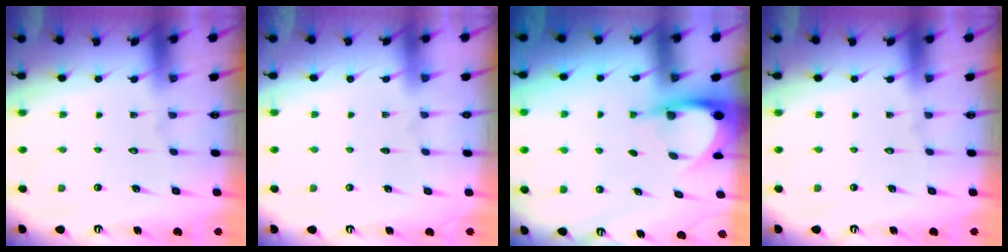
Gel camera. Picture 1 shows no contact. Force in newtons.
{"total": 0.5, "press": 0.2, "slide": 0.5}
{"total": 4.0, "press": 4.0, "slide": 0.2}
{"total": 0.0}